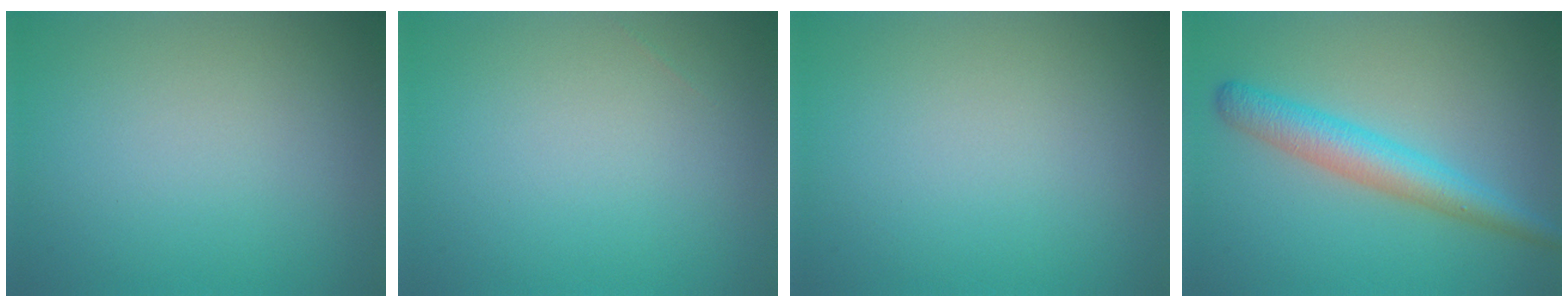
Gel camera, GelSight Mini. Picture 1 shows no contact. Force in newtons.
{"total": 0.0}
{"total": 0.0}
{"total": 4.3, "press": 4.3, "slide": 0.1}